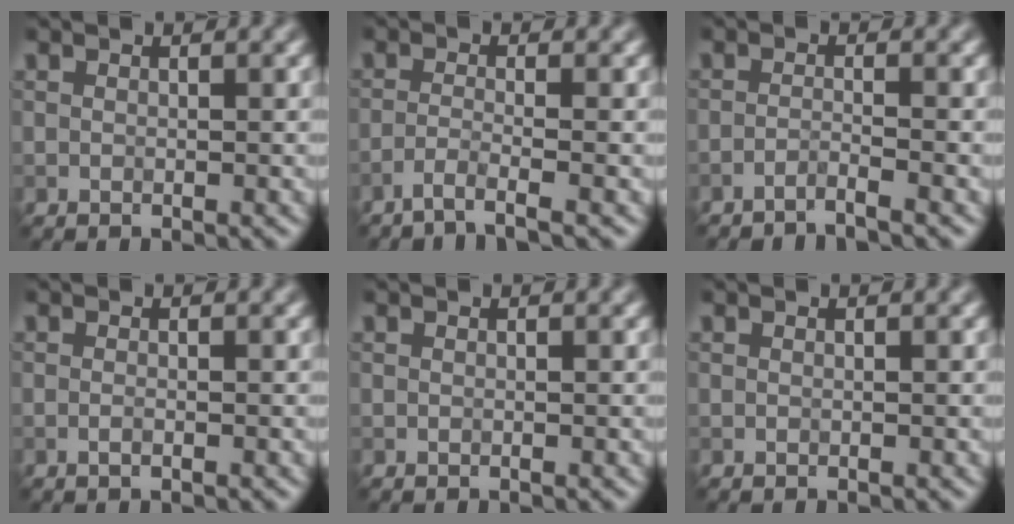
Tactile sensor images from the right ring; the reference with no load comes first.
{"total": 2.2, "force": [-1.6, 0.2, 1.5], "torque": [-0.023, 0.002, -0.047]}
{"total": 1.6, "force": [-1.3, 0.1, 0.9], "torque": [-0.009, -0.003, -0.037]}
{"total": 0.6, "force": [-0.2, 0.1, 0.6], "torque": [-0.012, -0.002, -0.006]}
{"total": 0.0}
{"total": 0.0}